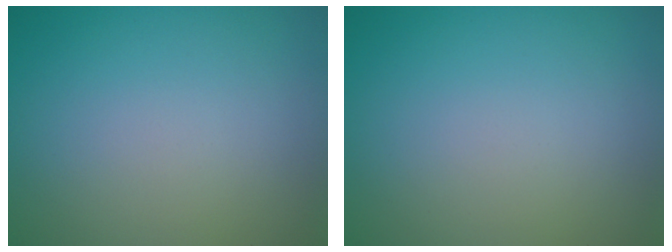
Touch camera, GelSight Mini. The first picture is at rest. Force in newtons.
{"total": 0.0}